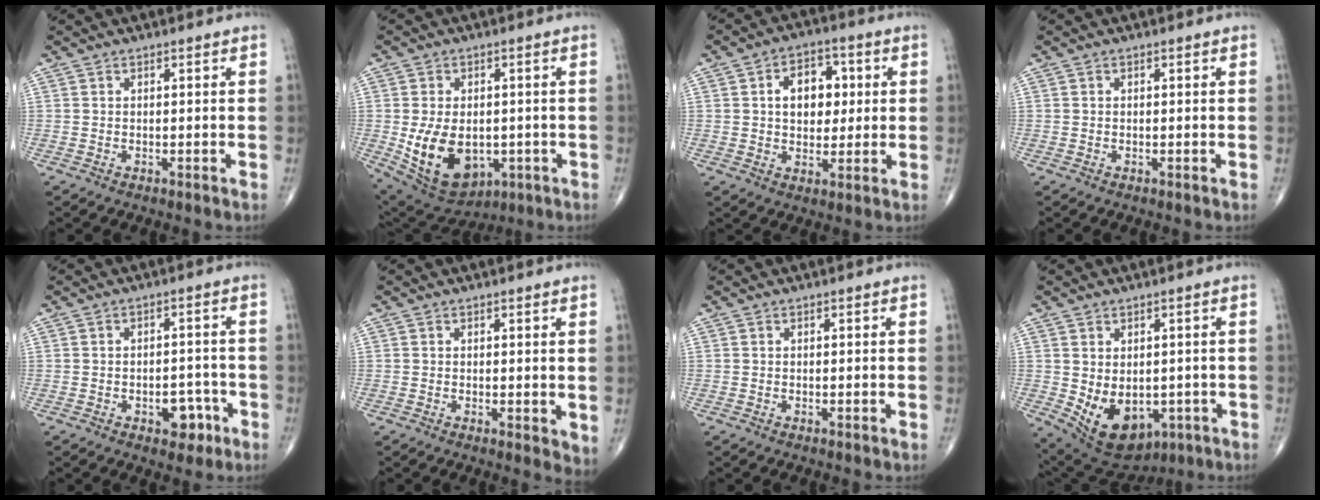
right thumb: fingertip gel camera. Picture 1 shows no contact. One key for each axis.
{"total": 14.3, "fx": -2.5, "fy": 9.6, "fz": 10.3, "tx": -0.158, "ty": -0.003, "tz": -0.014}
{"total": 9.7, "fx": 1.7, "fy": 6.7, "fz": 6.8, "tx": -0.060, "ty": 0.007, "tz": 0.024}
{"total": 0.0}
{"total": 5.5, "fx": -2.5, "fy": 3.4, "fz": 3.6, "tx": -0.023, "ty": 0.019, "tz": -0.029}
{"total": 3.2, "fx": 0.3, "fy": 1.4, "fz": 2.9, "tx": -0.040, "ty": -0.012, "tz": 0.004}
{"total": 0.0}
{"total": 11.8, "fx": -2.3, "fy": 8.0, "fz": 8.4, "tx": -0.114, "ty": -0.007, "tz": -0.007}